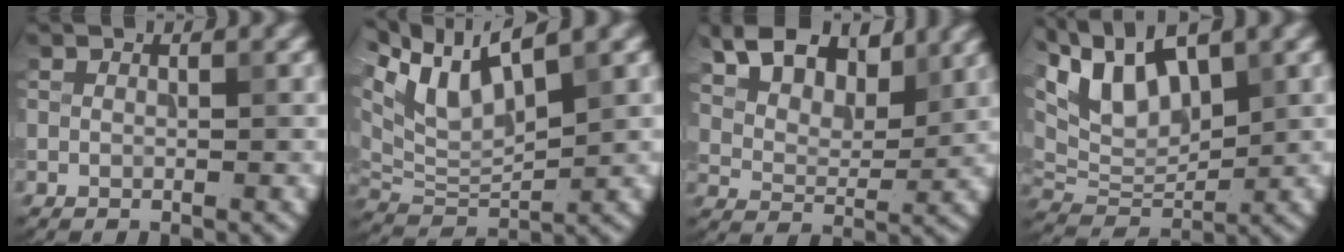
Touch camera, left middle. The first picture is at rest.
{"total": 7.9, "force": [5.1, 2.6, 5.4], "torque": [-0.112, 0.009, 0.095]}
{"total": 7.7, "force": [5.2, 3.9, 4.1], "torque": [-0.083, 0.003, 0.086]}
{"total": 9.4, "force": [5.1, 4.2, 6.7], "torque": [-0.129, 0.012, 0.093]}